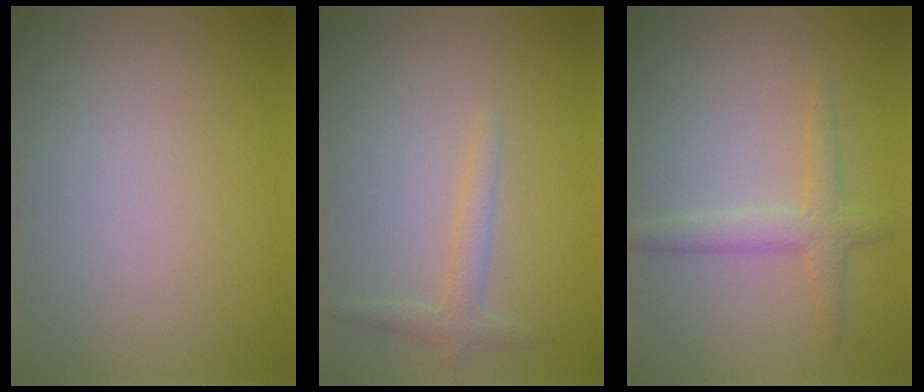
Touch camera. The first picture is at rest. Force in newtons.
{"total": 1.3, "press": 1.3, "slide": 0.1}
{"total": 2.4, "press": 2.4, "slide": 0.2}